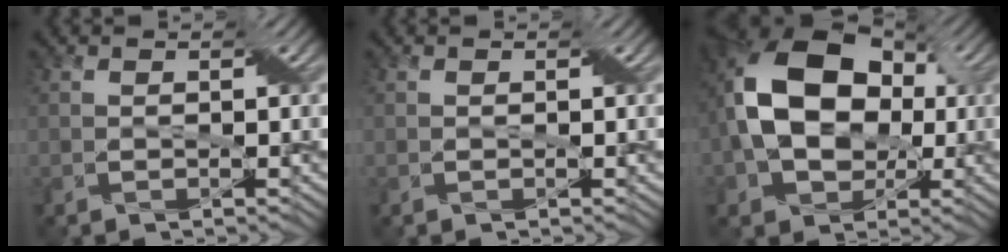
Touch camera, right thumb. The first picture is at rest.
{"total": 0.0}
{"total": 17.4, "force": [0.9, 12.2, 12.4], "torque": [-0.223, 0.009, 0.010]}